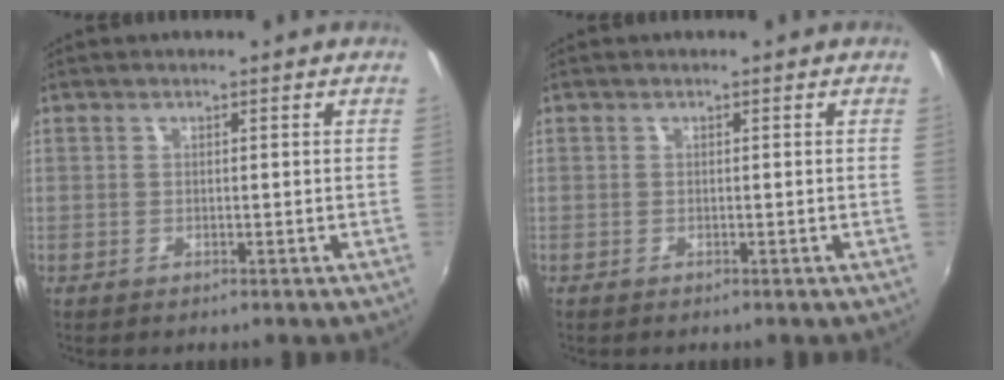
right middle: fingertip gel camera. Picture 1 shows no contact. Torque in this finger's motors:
{"motor_torque": [-0.49, -0.02, 0.05, 0.00]}